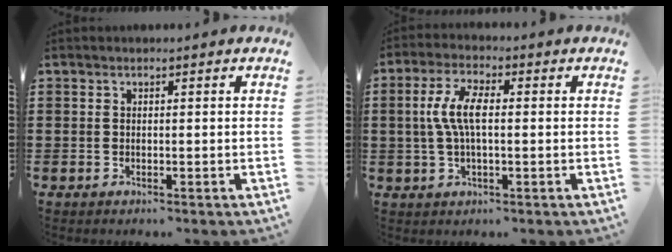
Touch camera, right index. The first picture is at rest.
{"total": 6.4, "force": [0.1, 2.4, 6.0], "torque": [-0.131, 0.002, -0.006]}